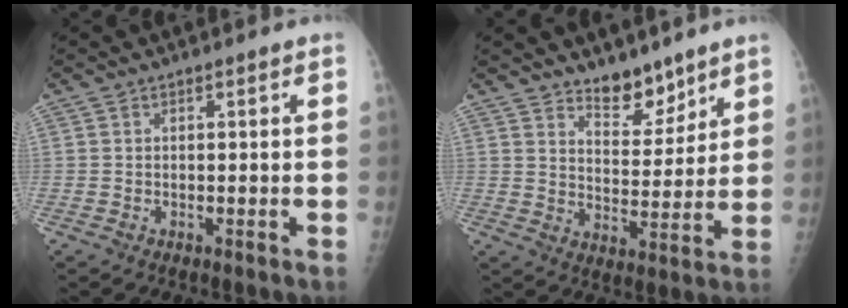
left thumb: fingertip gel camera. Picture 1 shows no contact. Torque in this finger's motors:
{"motor_torque": [0.09, -0.01, 0.20, -0.03, 0.01]}